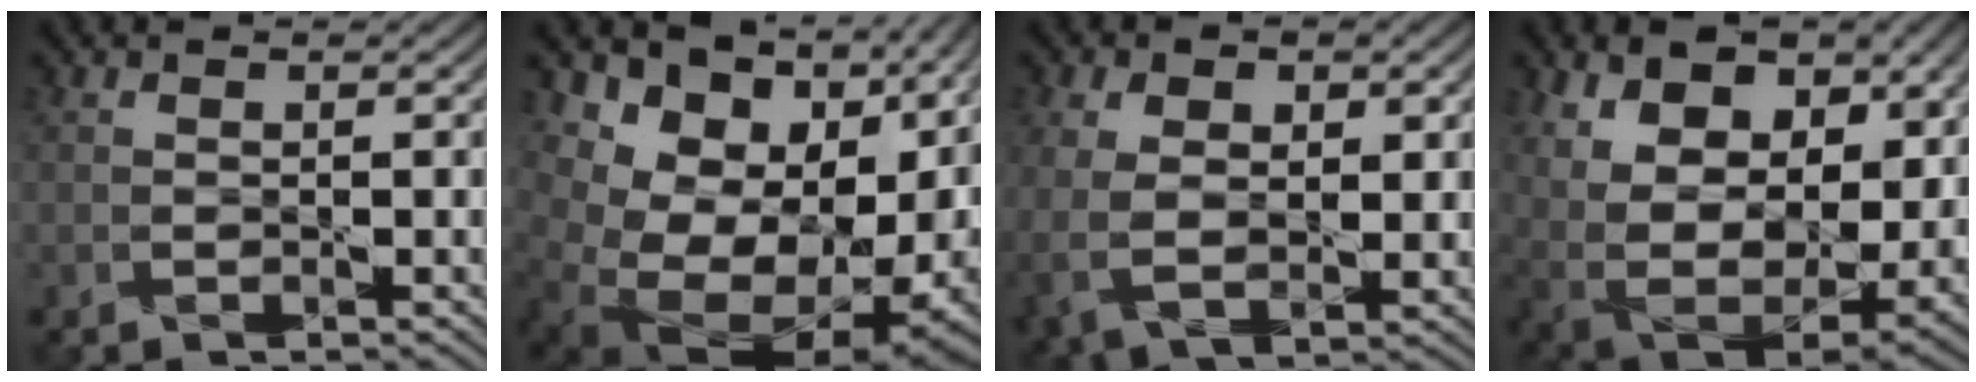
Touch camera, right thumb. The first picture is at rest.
{"total": 18.8, "force": [-0.4, 14.1, 12.5], "torque": [-0.189, -0.026, 0.044]}
{"total": 7.1, "force": [0.9, 4.8, 5.1], "torque": [-0.118, -0.013, 0.023]}
{"total": 15.9, "force": [4.8, 11.0, 10.5], "torque": [-0.217, 0.007, 0.086]}